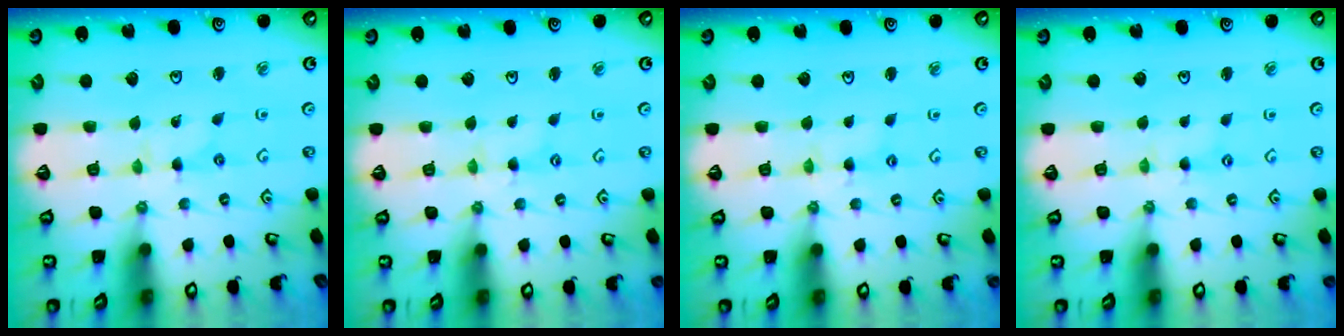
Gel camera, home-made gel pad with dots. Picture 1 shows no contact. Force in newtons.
{"total": 1.2, "press": 1.2, "slide": 0.2}
{"total": 2.2, "press": 2.2, "slide": 0.3}
{"total": 0.8, "press": 0.8, "slide": 0.1}